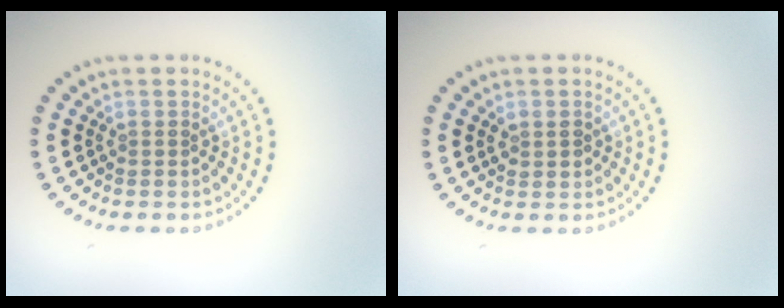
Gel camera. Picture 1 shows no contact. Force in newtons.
{"total": 1.5, "press": 1.4, "slide": 0.4}